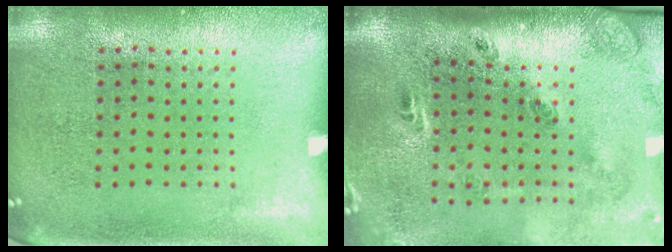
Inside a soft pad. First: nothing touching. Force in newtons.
{"total": 3.0, "press": 1.9, "slide": 2.4}